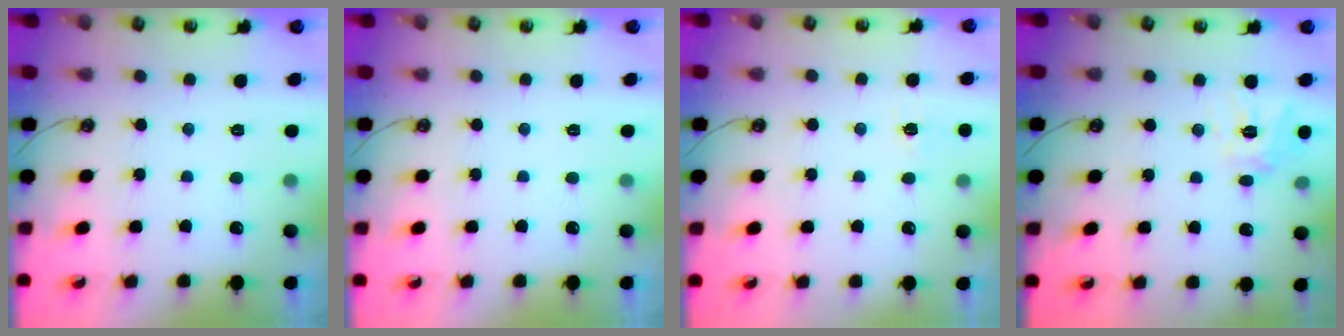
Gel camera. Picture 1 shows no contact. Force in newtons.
{"total": 0.0}
{"total": 5.6, "press": 5.6, "slide": 0.6}
{"total": 10.3, "press": 10.3, "slide": 0.6}